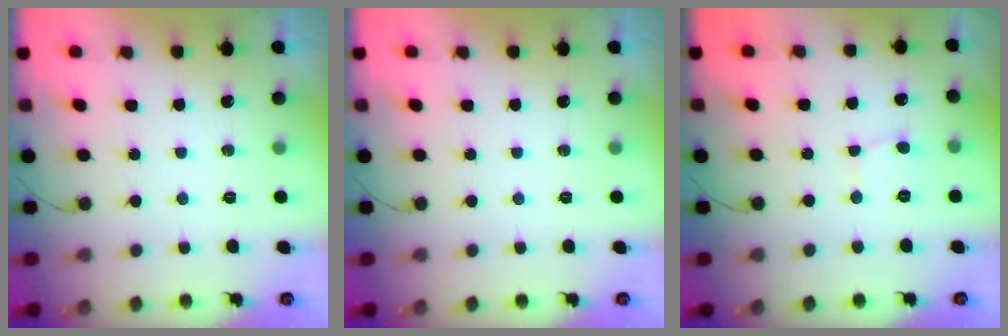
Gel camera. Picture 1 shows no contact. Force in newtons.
{"total": 0.0}
{"total": 2.1, "press": 2.1, "slide": 0.2}